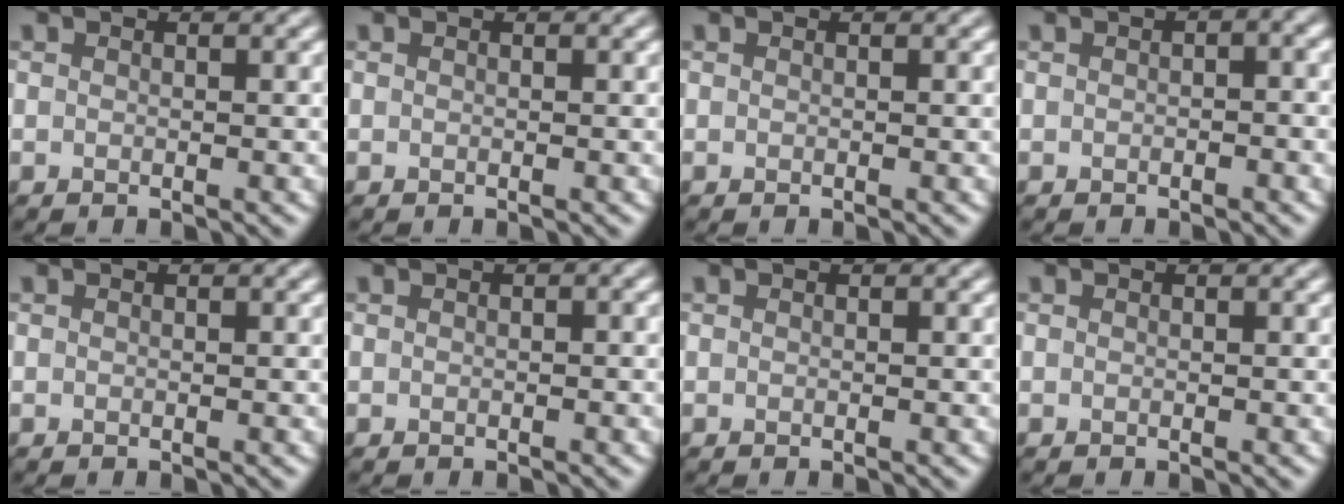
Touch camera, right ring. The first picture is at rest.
{"total": 0.0}
{"total": 0.0}
{"total": 2.6, "force": [0.4, 1.5, 2.1], "torque": [-0.019, 0.007, 0.000]}
{"total": 0.0}
{"total": 0.8, "force": [0.1, 0.5, 0.7], "torque": [-0.010, 0.001, 0.002]}
{"total": 0.0}
{"total": 0.0}